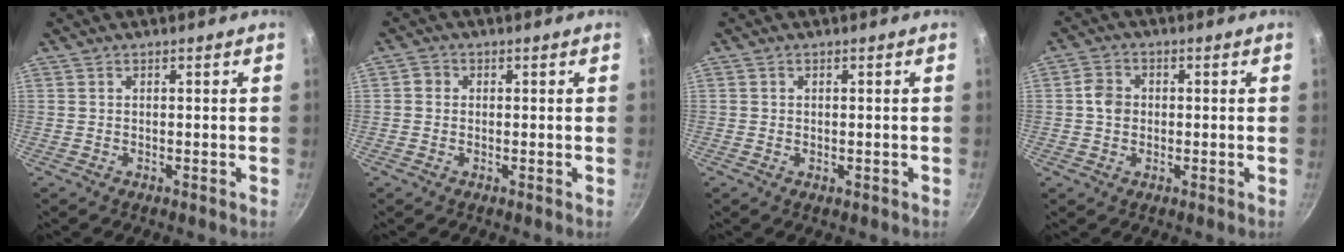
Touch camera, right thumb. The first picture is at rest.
{"total": 1.8, "force": [0.0, 1.7, 0.7], "torque": [-0.006, 0.006, -0.006]}
{"total": 0.7, "force": [-0.1, 0.3, 0.6], "torque": [-0.007, 0.000, -0.003]}
{"total": 3.9, "force": [0.1, 3.3, 2.1], "torque": [-0.025, 0.009, -0.006]}